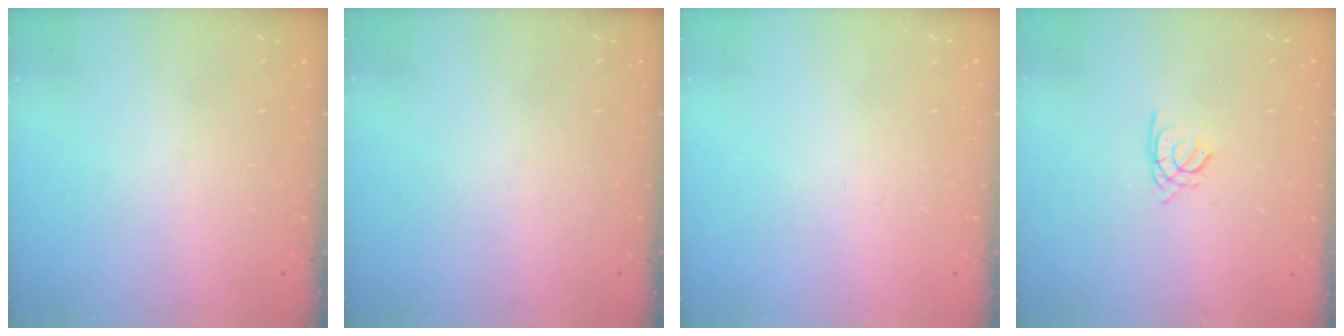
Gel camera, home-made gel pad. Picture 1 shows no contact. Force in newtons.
{"total": 0.0}
{"total": 0.0}
{"total": 1.4, "press": 1.4, "slide": 0.4}